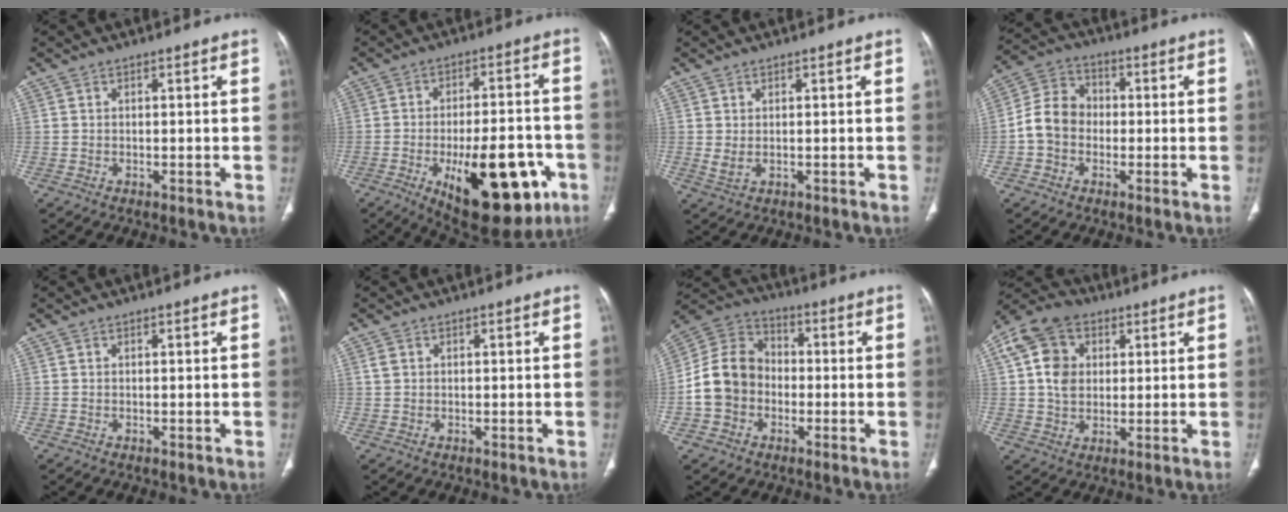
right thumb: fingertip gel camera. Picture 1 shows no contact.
{"total": 22.7, "force": [-8.5, 10.0, 18.5], "torque": [-0.219, 0.023, -0.103]}
{"total": 1.9, "force": [0.0, 0.9, 1.6], "torque": [-0.036, -0.001, 0.005]}
{"total": 8.5, "force": [-1.3, 7.1, 4.5], "torque": [-0.069, 0.033, -0.039]}
{"total": 0.0}
{"total": 1.3, "force": [0.5, 1.0, 0.7], "torque": [-0.010, 0.002, 0.012]}
{"total": 12.2, "force": [-2.1, 10.2, 6.3], "torque": [-0.108, 0.038, -0.049]}
{"total": 11.5, "force": [2.8, 9.1, 6.5], "torque": [-0.116, 0.007, 0.044]}